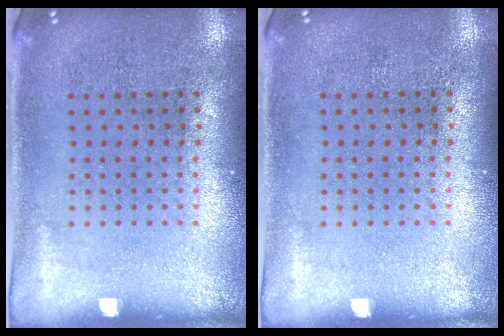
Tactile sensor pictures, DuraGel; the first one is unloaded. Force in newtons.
{"total": 0.0}